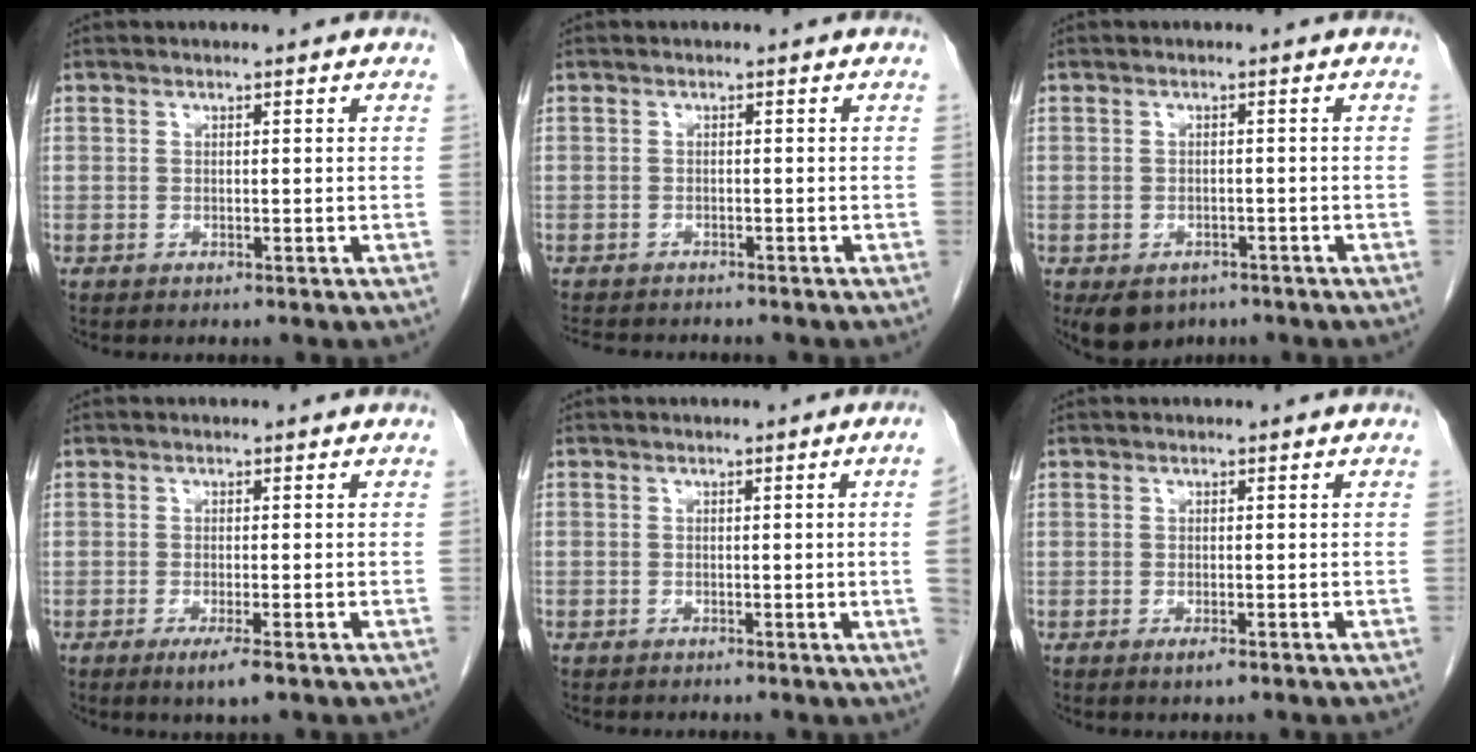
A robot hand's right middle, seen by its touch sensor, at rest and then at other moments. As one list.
[{"total": 6.2, "force": [-5.6, 1.6, 2.1], "torque": [-0.030, -0.006, -0.081]}, {"total": 5.2, "force": [-3.4, 3.5, 1.8], "torque": [-0.027, -0.001, -0.043]}, {"total": 3.2, "force": [-1.8, 0.2, 2.6], "torque": [-0.046, -0.009, -0.030]}, {"total": 3.2, "force": [-0.4, -1.0, 2.9], "torque": [-0.031, -0.002, -0.005]}, {"total": 1.4, "force": [-0.8, 0.3, 1.0], "torque": [-0.019, -0.002, -0.011]}]